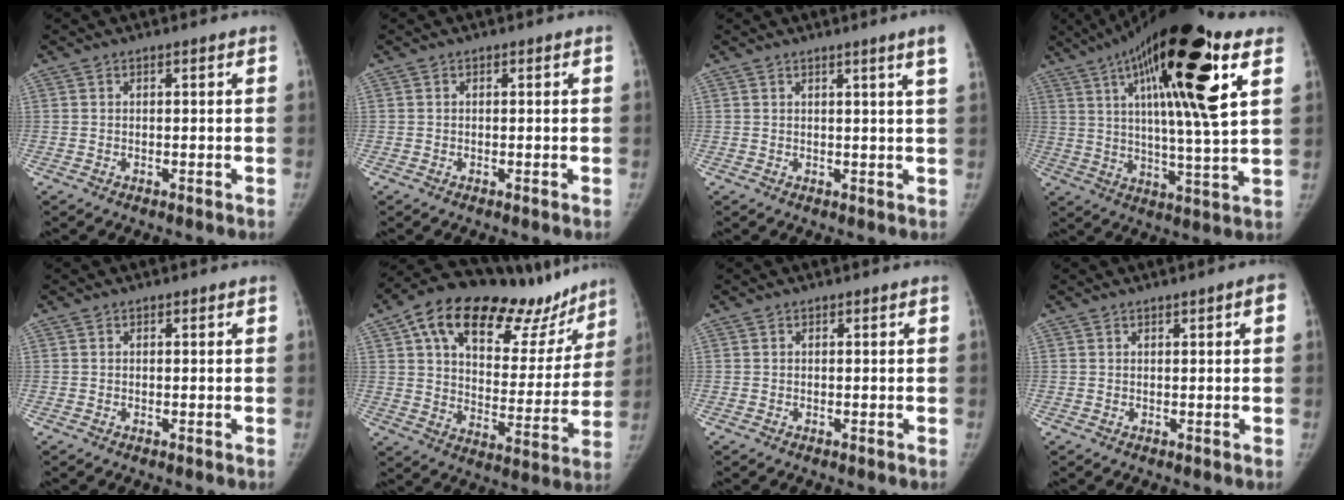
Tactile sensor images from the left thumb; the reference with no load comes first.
{"total": 0.0}
{"total": 4.0, "force": [2.4, -1.0, 3.0], "torque": [-0.041, -0.014, 0.031]}
{"total": 25.9, "force": [10.3, 5.5, 23.1], "torque": [-0.388, -0.003, 0.159]}
{"total": 0.0}
{"total": 28.3, "force": [18.8, 13.6, 16.3], "torque": [-0.204, -0.035, 0.280]}
{"total": 0.0}
{"total": 2.0, "force": [0.5, 0.6, 1.8], "torque": [-0.019, 0.005, 0.006]}